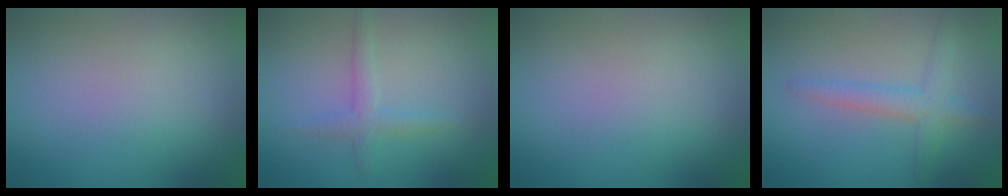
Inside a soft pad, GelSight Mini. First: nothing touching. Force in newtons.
{"total": 1.9, "press": 1.9, "slide": 0.2}
{"total": 0.0}
{"total": 2.6, "press": 2.6, "slide": 0.1}